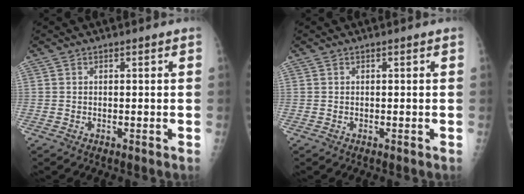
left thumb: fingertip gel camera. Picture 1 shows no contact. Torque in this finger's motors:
{"motor_torque": [0.01, 0.00, 0.00, 0.00, 0.02]}